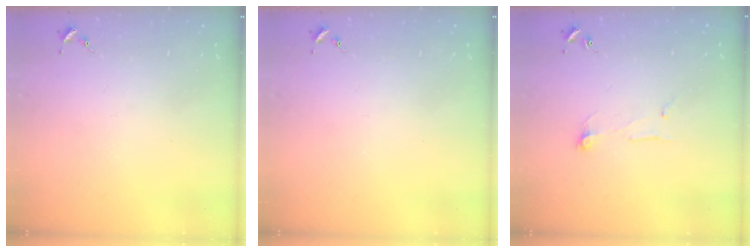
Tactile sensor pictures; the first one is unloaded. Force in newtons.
{"total": 0.0}
{"total": 6.2, "press": 6.2, "slide": 0.4}